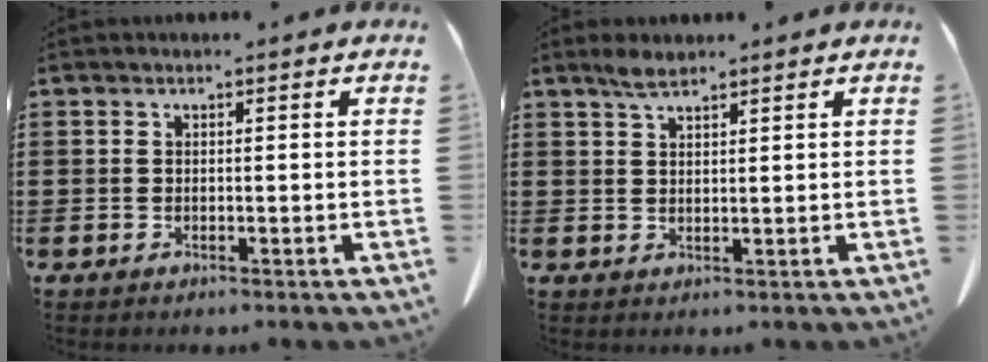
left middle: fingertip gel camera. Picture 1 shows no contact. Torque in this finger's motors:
{"motor_torque": [0.03, 0.02, 0.02, 0.02]}